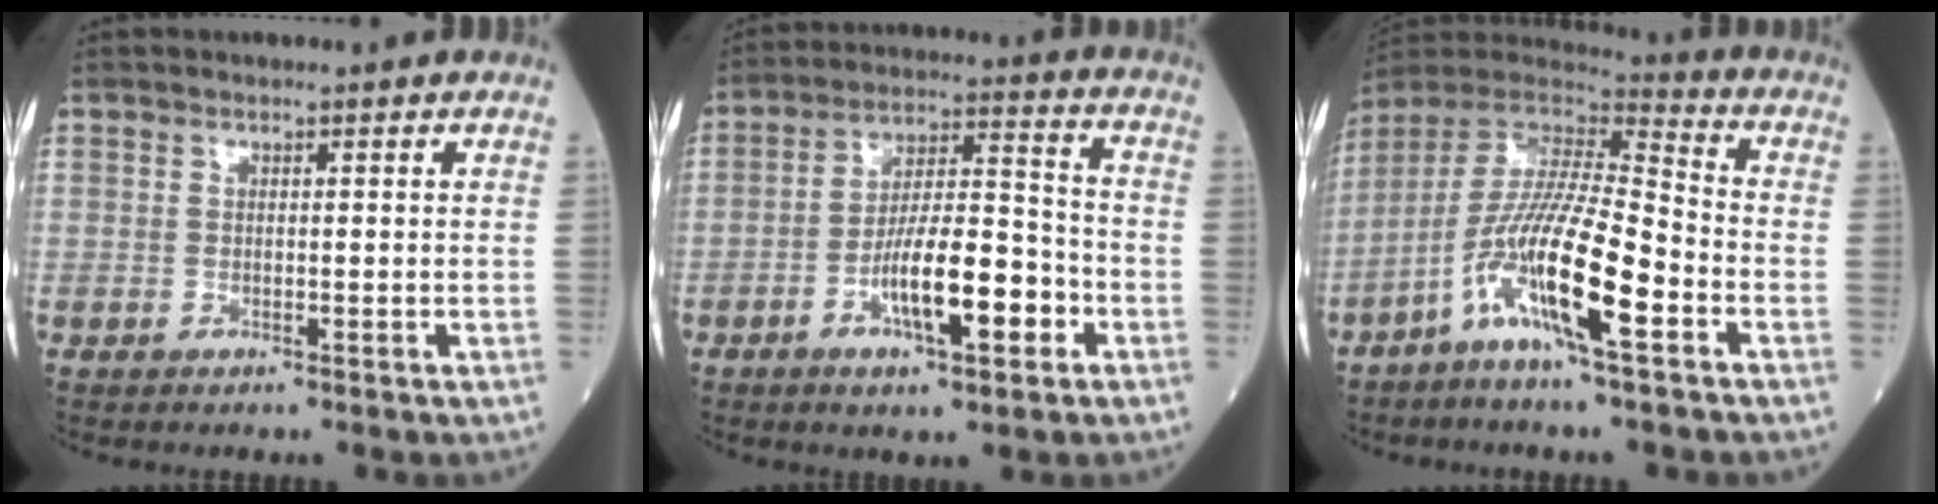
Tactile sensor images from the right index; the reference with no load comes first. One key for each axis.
{"total": 12.0, "fx": -4.6, "fy": 2.9, "fz": 10.7, "tx": -0.187, "ty": 0.013, "tz": -0.077}
{"total": 15.0, "fx": -6.6, "fy": 1.3, "fz": 13.4, "tx": -0.268, "ty": -0.010, "tz": -0.128}